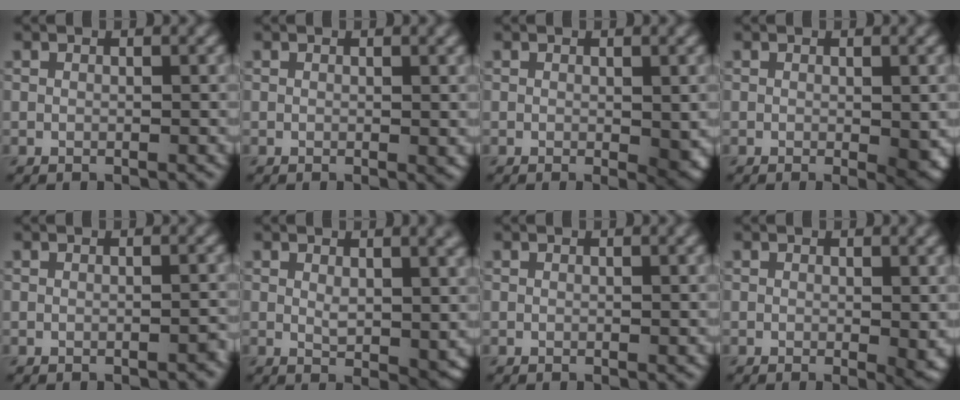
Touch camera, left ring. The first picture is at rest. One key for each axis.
{"total": 0.8, "fx": 0.2, "fy": 0.1, "fz": 0.8, "tx": -0.006, "ty": 0.000, "tz": 0.003}
{"total": 1.9, "fx": -0.1, "fy": 0.5, "fz": 1.8, "tx": -0.019, "ty": -0.006, "tz": -0.002}
{"total": 2.1, "fx": -0.2, "fy": 0.3, "fz": 2.1, "tx": -0.026, "ty": -0.008, "tz": -0.003}
{"total": 0.6, "fx": -0.4, "fy": 0.1, "fz": 0.3, "tx": -0.005, "ty": 0.002, "tz": -0.004}
{"total": 3.9, "fx": 1.3, "fy": 1.7, "fz": 3.3, "tx": -0.046, "ty": -0.007, "tz": 0.024}
{"total": 0.5, "fx": 0.3, "fy": 0.0, "fz": 0.5, "tx": -0.004, "ty": 0.003, "tz": 0.004}
{"total": 2.0, "fx": 0.0, "fy": 0.3, "fz": 1.9, "tx": -0.020, "ty": -0.010, "tz": 0.001}